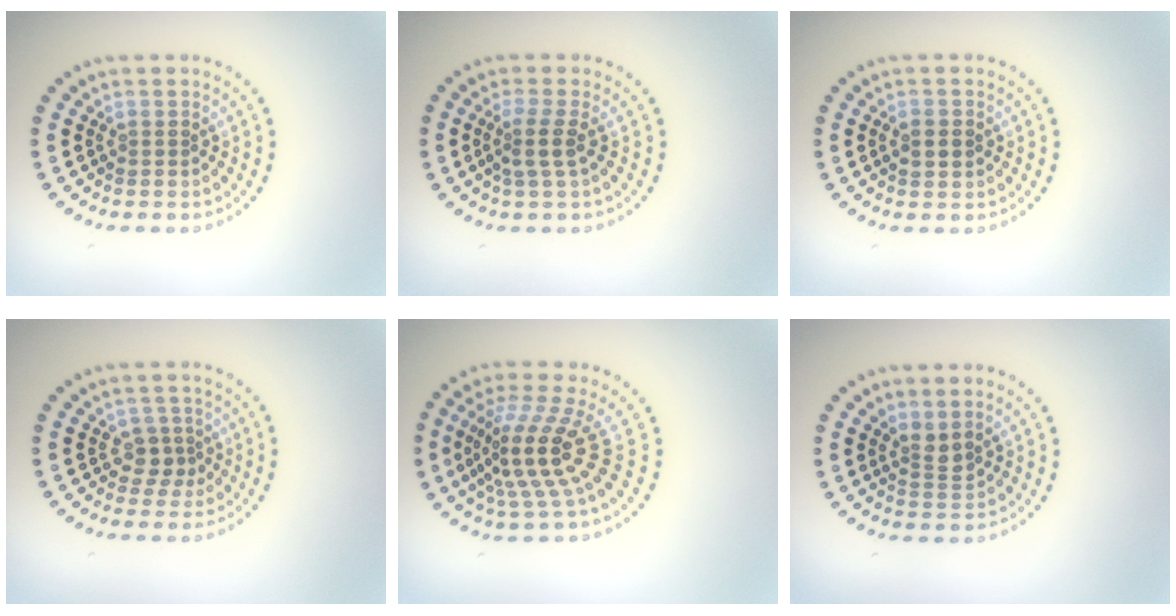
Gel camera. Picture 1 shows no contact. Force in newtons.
{"total": 2.1, "press": 1.6, "slide": 1.4}
{"total": 1.6, "press": 1.6, "slide": 0.1}
{"total": 2.0, "press": 1.7, "slide": 1.1}
{"total": 5.1, "press": 3.6, "slide": 3.6}
{"total": 1.7, "press": 1.4, "slide": 1.1}